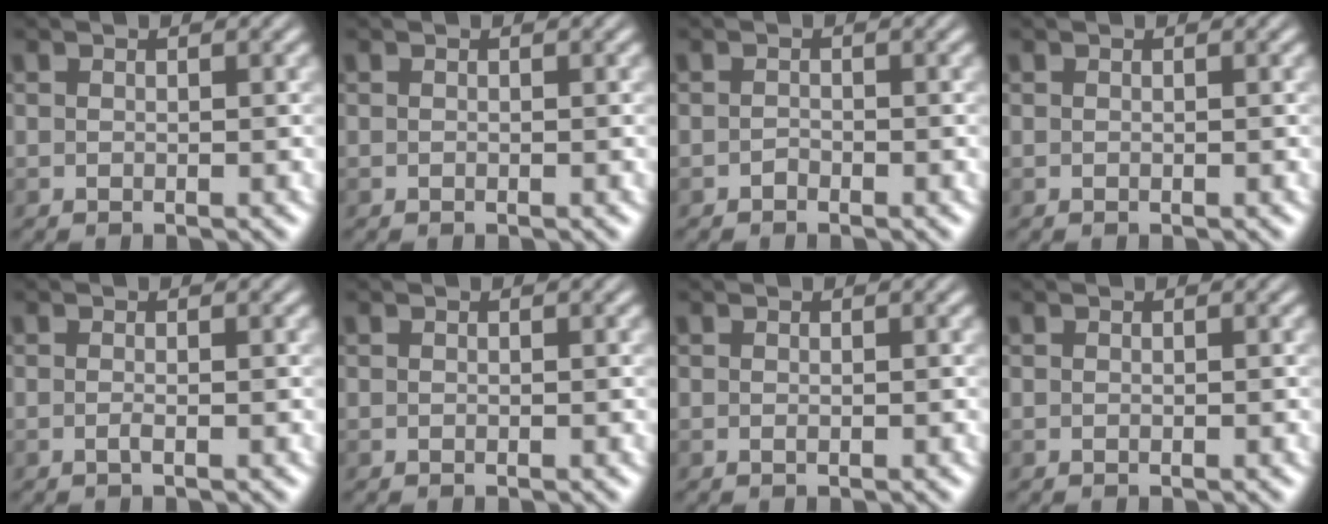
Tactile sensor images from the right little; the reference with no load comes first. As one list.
[{"total": 0.0}, {"total": 1.0, "force": [-1.0, 0.1, 0.0], "torque": [0.002, -0.001, -0.021]}, {"total": 0.0}, {"total": 0.7, "force": [-0.5, -0.1, 0.5], "torque": [-0.009, -0.002, -0.010]}, {"total": 0.0}, {"total": 0.0}, {"total": 0.0}]